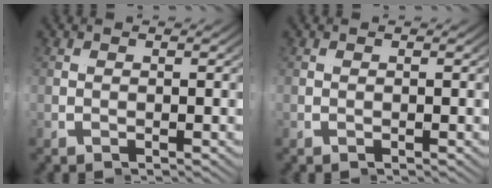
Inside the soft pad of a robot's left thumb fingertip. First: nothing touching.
{"total": 0.0}